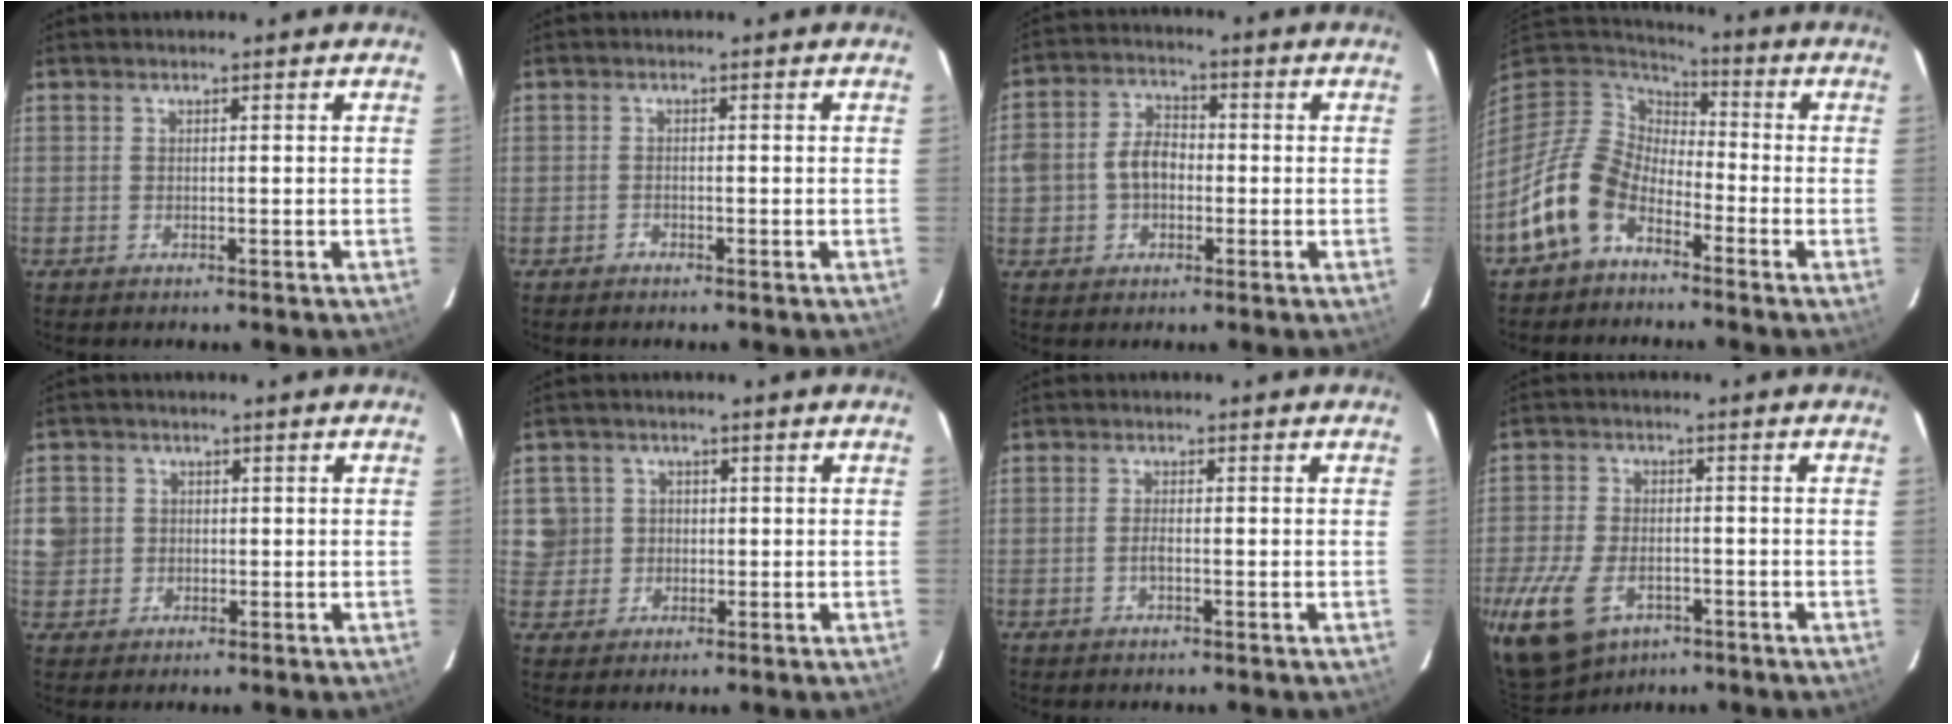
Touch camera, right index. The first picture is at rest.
{"total": 0.7, "force": [-0.6, 0.4, -0.1], "torque": [0.000, 0.004, -0.012]}
{"total": 7.2, "force": [-1.2, 5.6, 4.3], "torque": [-0.090, 0.019, -0.016]}
{"total": 13.1, "force": [-7.3, 8.2, 7.1], "torque": [-0.158, 0.010, -0.142]}
{"total": 5.7, "force": [-0.2, 5.5, 1.4], "torque": [-0.036, 0.023, 0.002]}
{"total": 5.3, "force": [0.2, 5.2, 0.7], "torque": [-0.005, 0.024, 0.011]}
{"total": 1.3, "force": [-0.5, 0.4, 1.2], "torque": [-0.026, 0.001, -0.011]}
{"total": 15.0, "force": [-7.6, 9.2, 9.1], "torque": [-0.232, -0.033, -0.129]}